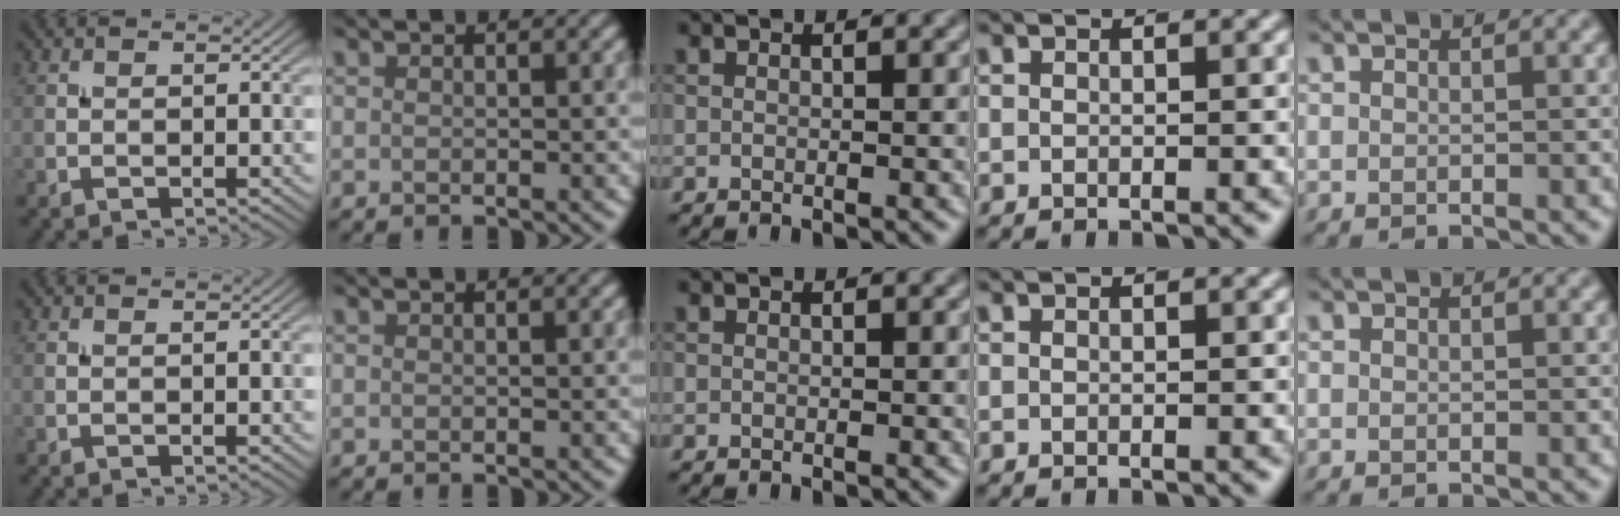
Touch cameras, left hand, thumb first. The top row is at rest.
{}